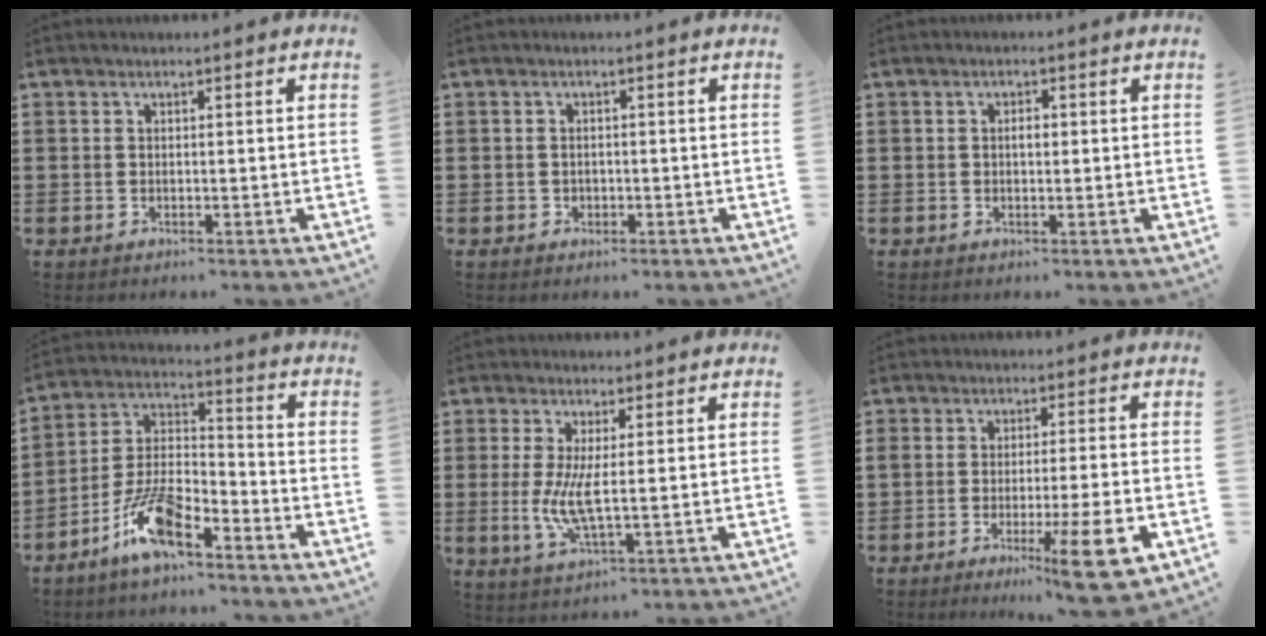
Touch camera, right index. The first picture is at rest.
{"total": 1.0, "force": [-0.5, 0.8, 0.1], "torque": [-0.005, 0.002, -0.011]}
{"total": 1.5, "force": [0.0, 0.6, 1.4], "torque": [-0.027, 0.004, -0.001]}
{"total": 10.9, "force": [-7.5, 3.5, 7.0], "torque": [-0.148, 0.012, -0.143]}
{"total": 6.2, "force": [0.2, 1.5, 6.1], "torque": [-0.124, -0.009, 0.001]}
{"total": 9.9, "force": [-4.7, 1.3, 8.6], "torque": [-0.132, 0.001, -0.073]}